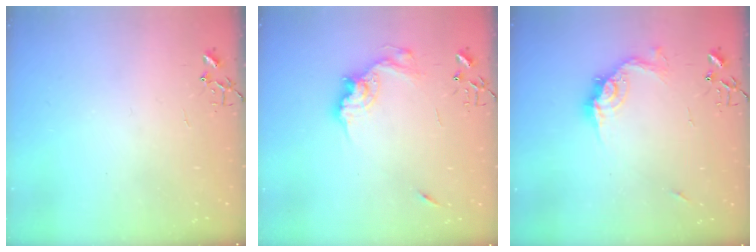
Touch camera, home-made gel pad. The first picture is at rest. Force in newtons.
{"total": 13.6, "press": 13.6, "slide": 1.0}
{"total": 13.4, "press": 13.4, "slide": 1.1}